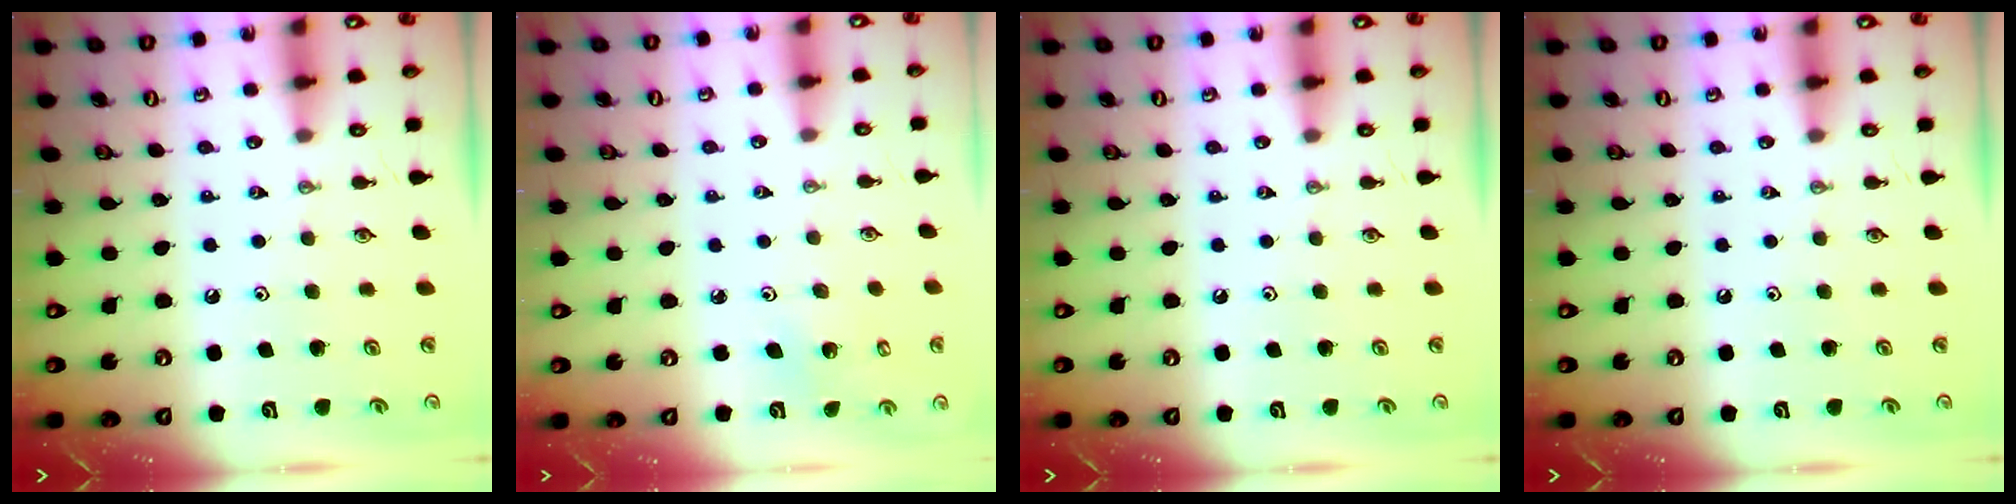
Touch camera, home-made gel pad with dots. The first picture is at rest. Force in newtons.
{"total": 2.6, "press": 2.6, "slide": 0.2}
{"total": 0.0}
{"total": 0.0}